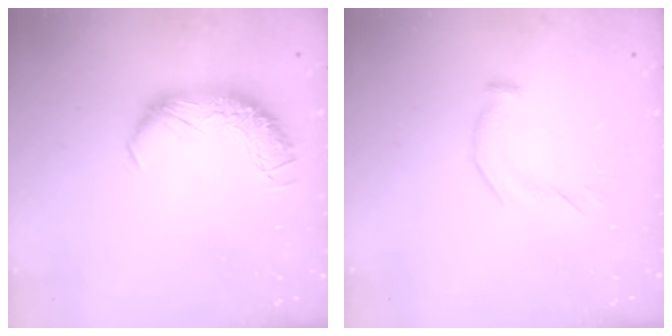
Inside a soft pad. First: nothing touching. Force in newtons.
{"total": 5.3, "press": 5.2, "slide": 1.0}